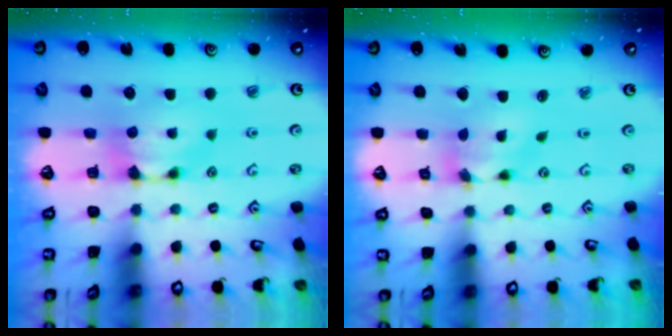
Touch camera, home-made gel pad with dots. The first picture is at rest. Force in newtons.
{"total": 4.3, "press": 3.9, "slide": 1.8}